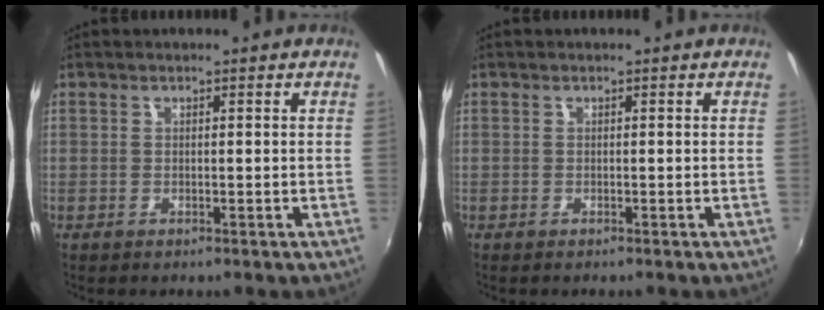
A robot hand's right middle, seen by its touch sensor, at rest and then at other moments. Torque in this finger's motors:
{"motor_torque": [0.26, -0.48, 0.06, 0.05]}